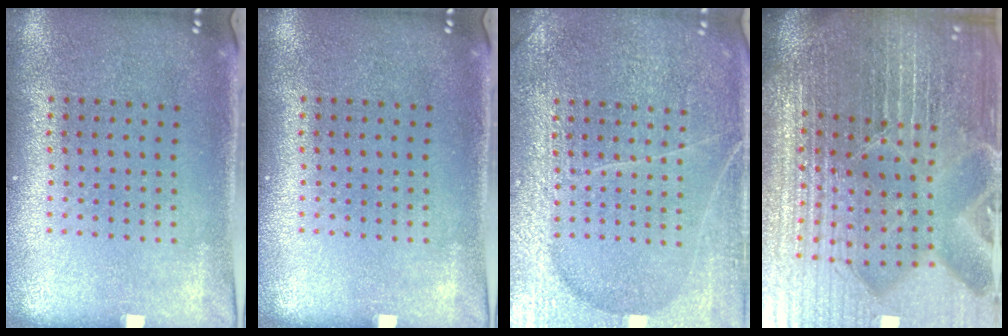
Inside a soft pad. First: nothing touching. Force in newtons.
{"total": 0.0}
{"total": 6.7, "press": 6.6, "slide": 0.9}
{"total": 7.2, "press": 6.3, "slide": 3.4}